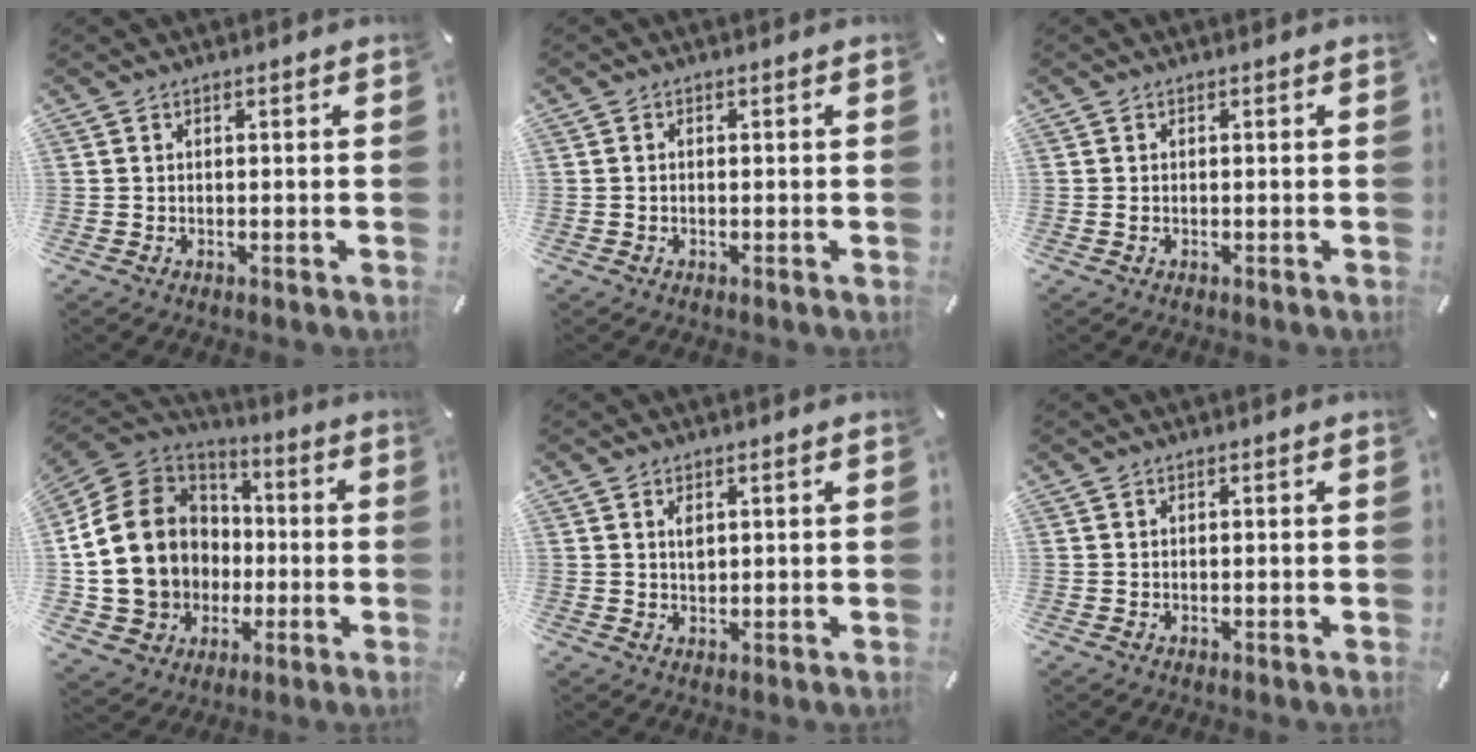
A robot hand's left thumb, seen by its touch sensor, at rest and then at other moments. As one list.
[{"total": 0.7, "force": [-0.3, 0.6, 0.4], "torque": [-0.007, 0.002, -0.007]}, {"total": 0.8, "force": [-0.2, 0.5, 0.6], "torque": [-0.012, 0.000, -0.004]}, {"total": 21.7, "force": [-0.5, 18.8, 10.8], "torque": [-0.230, 0.010, 0.015]}, {"total": 2.0, "force": [0.7, 1.2, 1.3], "torque": [-0.022, -0.002, 0.012]}, {"total": 0.0}]